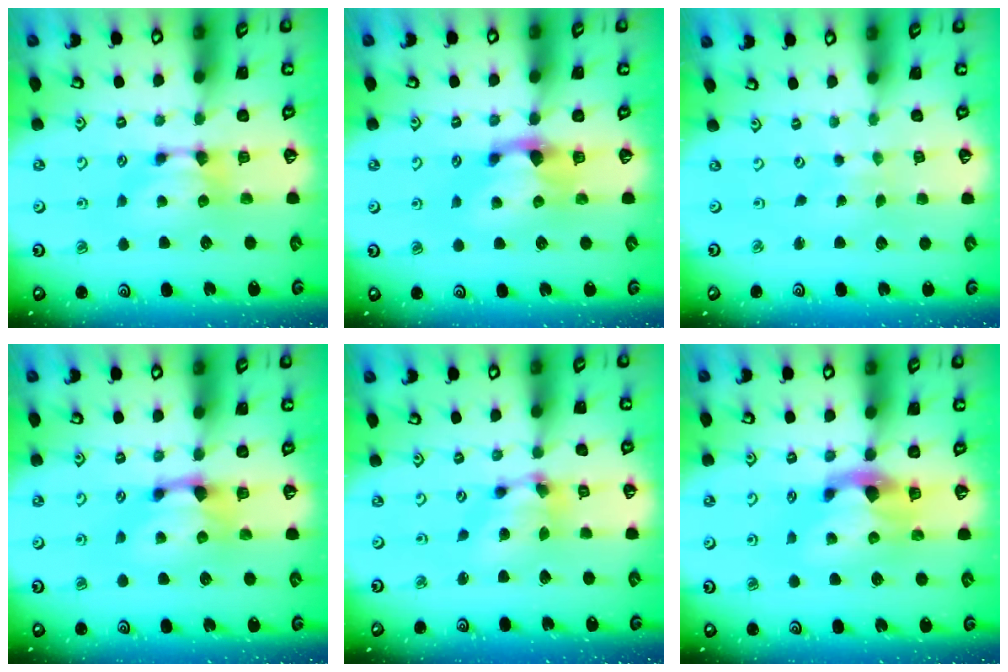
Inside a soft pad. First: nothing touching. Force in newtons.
{"total": 1.6, "press": 1.2, "slide": 1.1}
{"total": 5.3, "press": 5.3, "slide": 0.2}
{"total": 1.2, "press": 0.3, "slide": 1.2}
{"total": 6.4, "press": 6.1, "slide": 1.9}
{"total": 2.9, "press": 2.6, "slide": 1.3}